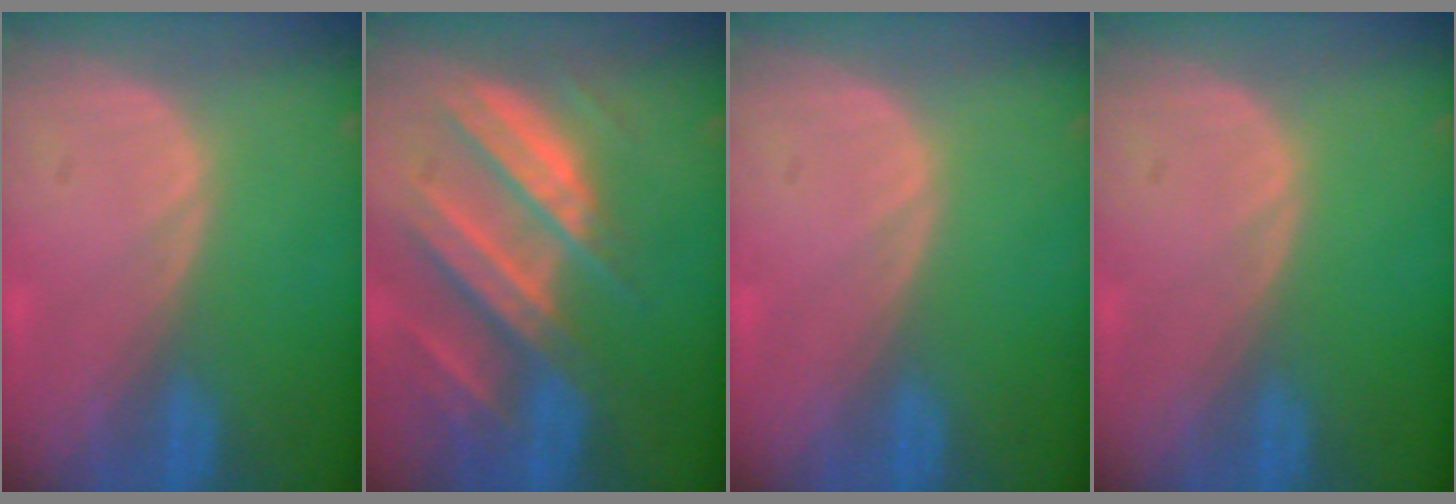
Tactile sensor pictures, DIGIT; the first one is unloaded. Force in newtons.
{"total": 10.5, "press": 9.3, "slide": 5.0}
{"total": 0.0}
{"total": 0.0}